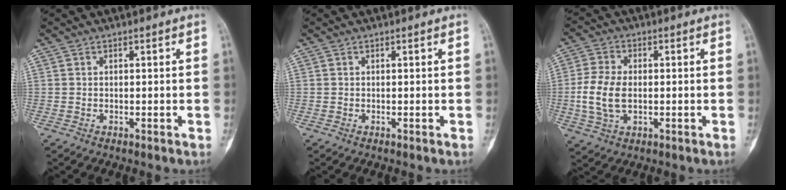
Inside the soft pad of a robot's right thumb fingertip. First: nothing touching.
{"total": 0.0}
{"total": 8.8, "force": [-0.7, 5.5, 6.9], "torque": [-0.149, 0.004, -0.013]}